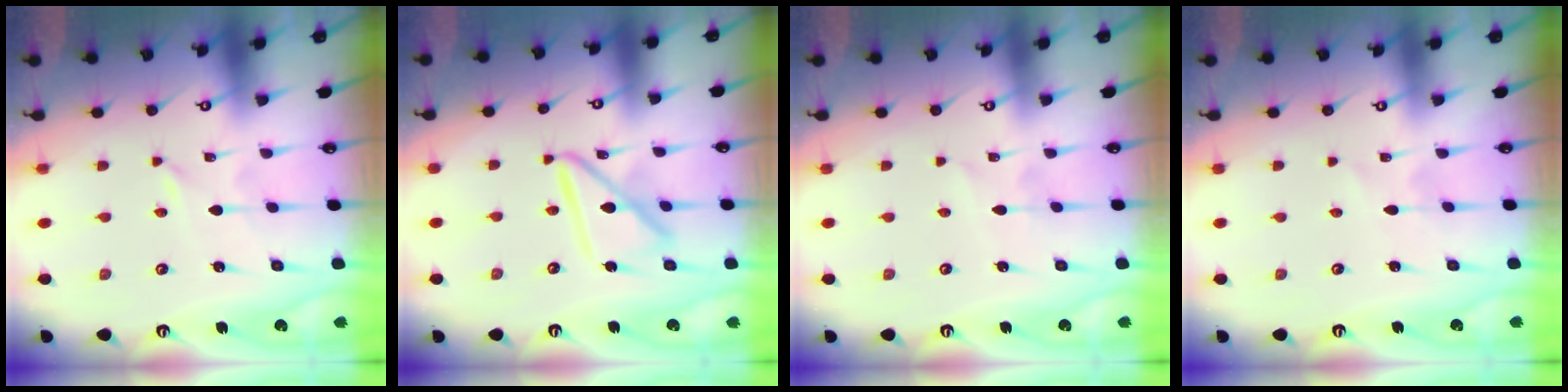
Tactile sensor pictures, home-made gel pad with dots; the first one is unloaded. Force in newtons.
{"total": 14.0, "press": 13.9, "slide": 1.5}
{"total": 2.7, "press": 2.7, "slide": 0.2}
{"total": 1.8, "press": 1.8, "slide": 0.2}